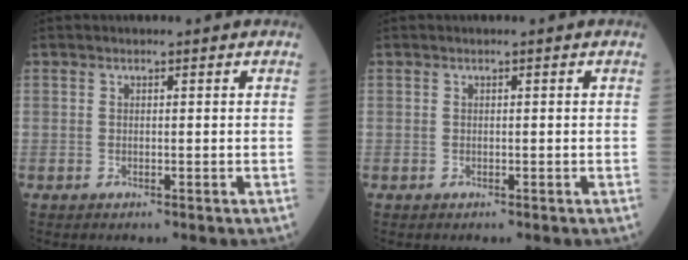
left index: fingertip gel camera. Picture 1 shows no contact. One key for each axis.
{"total": 0.0}